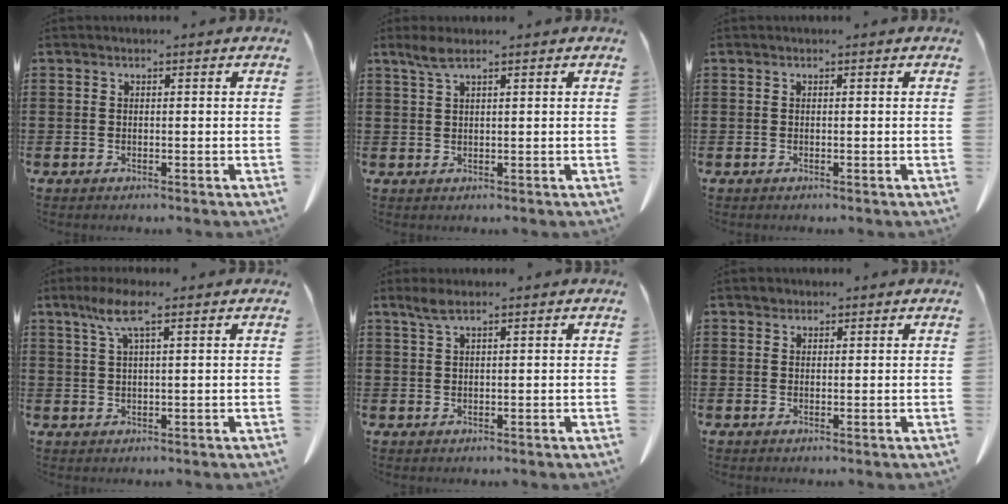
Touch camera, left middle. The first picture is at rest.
{"total": 2.5, "force": [1.6, 0.4, 1.9], "torque": [-0.041, 0.003, 0.028]}
{"total": 0.0}
{"total": 5.1, "force": [2.6, 0.6, 4.4], "torque": [-0.091, 0.004, 0.045]}
{"total": 2.1, "force": [1.4, 0.2, 1.5], "torque": [-0.033, 0.001, 0.025]}
{"total": 1.0, "force": [0.8, 0.6, 0.0], "torque": [-0.003, 0.004, 0.017]}